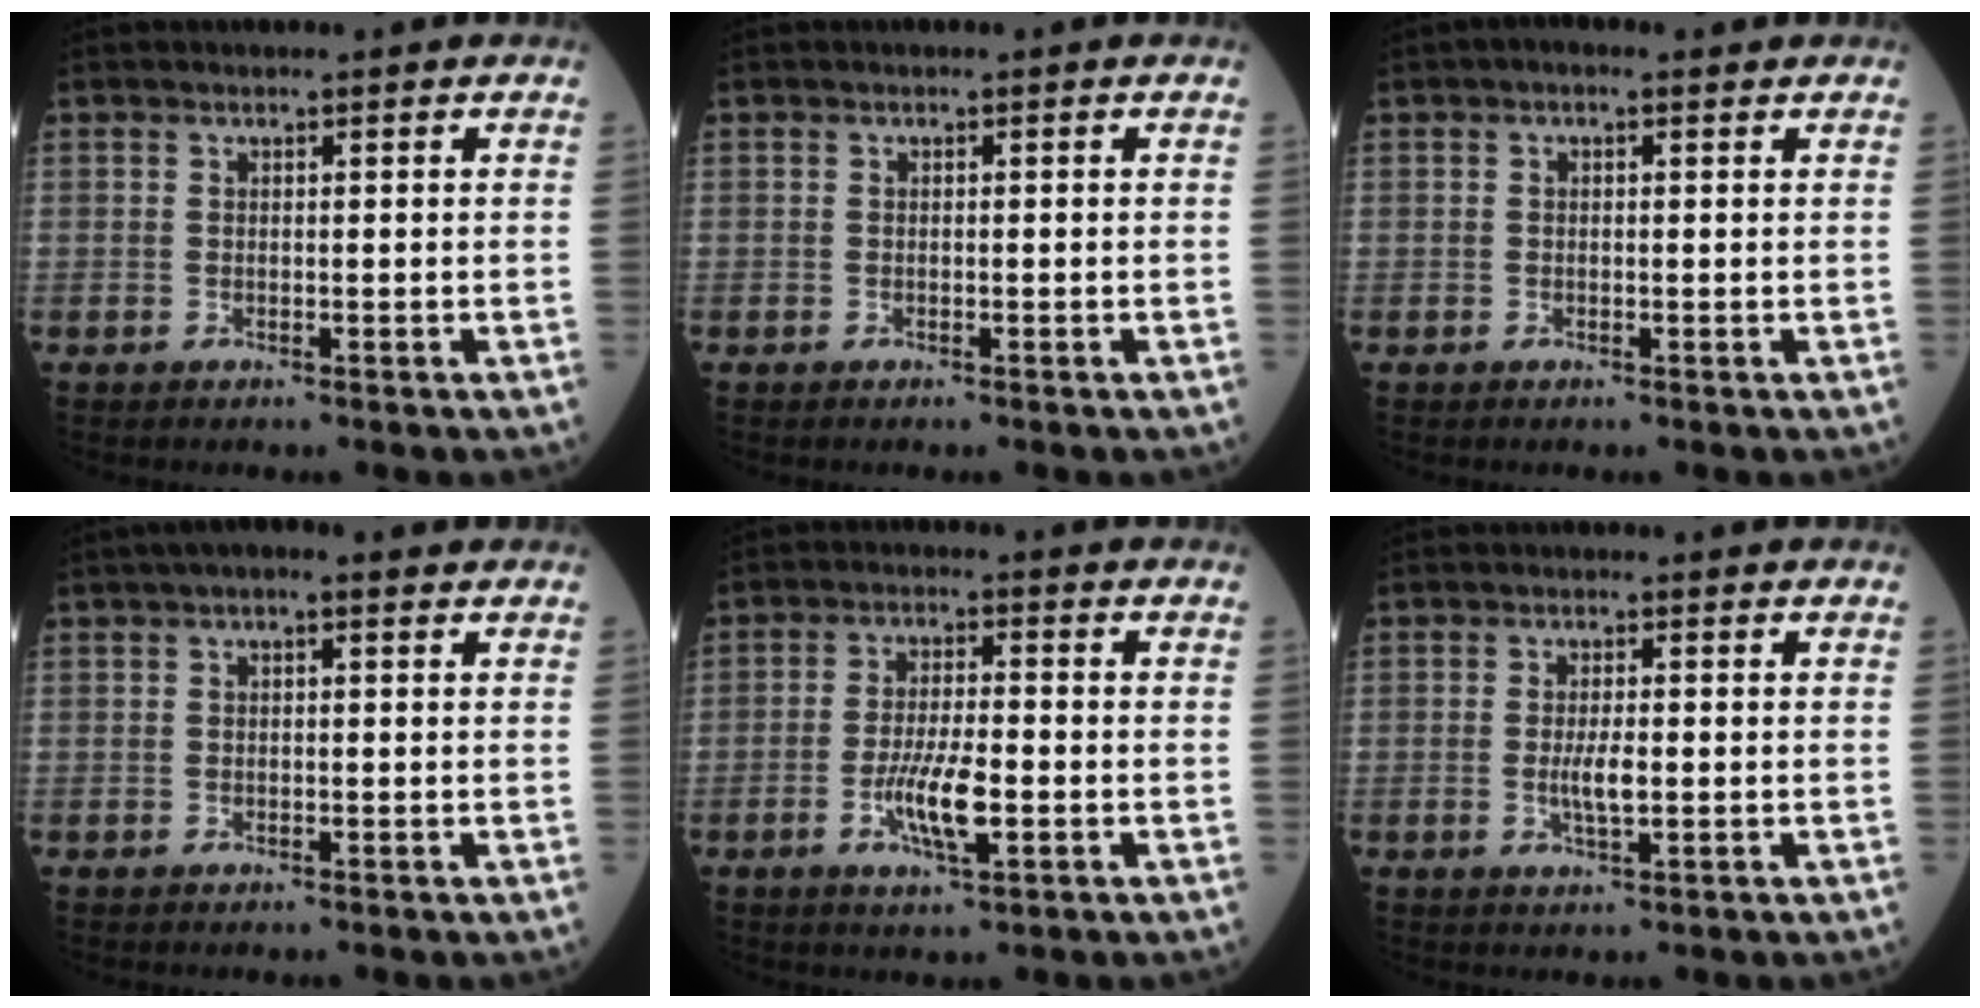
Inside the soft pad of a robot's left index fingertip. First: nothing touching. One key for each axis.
{"total": 0.0}
{"total": 1.3, "fx": 0.5, "fy": 0.6, "fz": 1.0, "tx": -0.018, "ty": 0.010, "tz": 0.002}
{"total": 3.0, "fx": 1.6, "fy": 1.0, "fz": 2.4, "tx": -0.041, "ty": 0.023, "tz": 0.019}
{"total": 6.9, "fx": -2.4, "fy": 1.3, "fz": 6.3, "tx": -0.124, "ty": -0.011, "tz": -0.044}
{"total": 3.3, "fx": -0.6, "fy": 0.6, "fz": 3.1, "tx": -0.063, "ty": -0.007, "tz": -0.011}